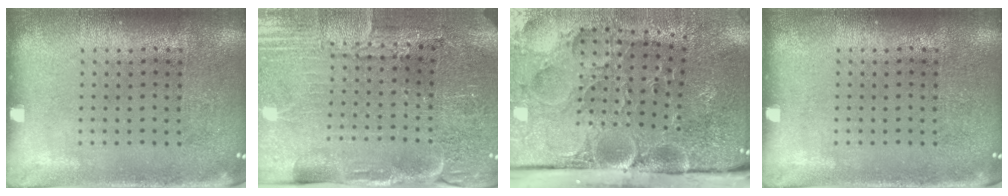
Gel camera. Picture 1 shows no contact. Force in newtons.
{"total": 3.7, "press": 3.6, "slide": 0.4}
{"total": 5.1, "press": 4.0, "slide": 3.1}
{"total": 0.0}